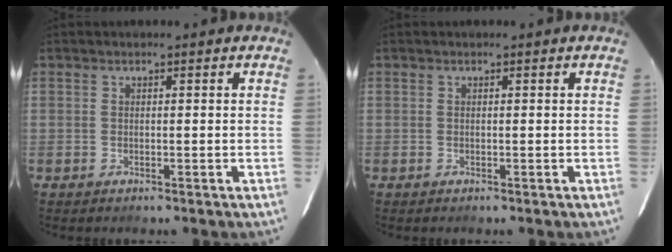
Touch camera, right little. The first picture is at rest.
{"total": 0.0}